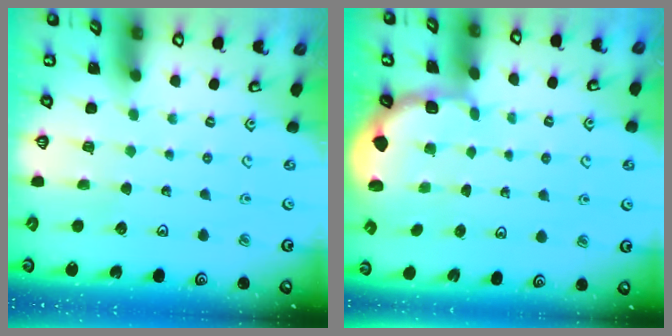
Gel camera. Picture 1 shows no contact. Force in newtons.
{"total": 1.9, "press": 1.8, "slide": 0.7}